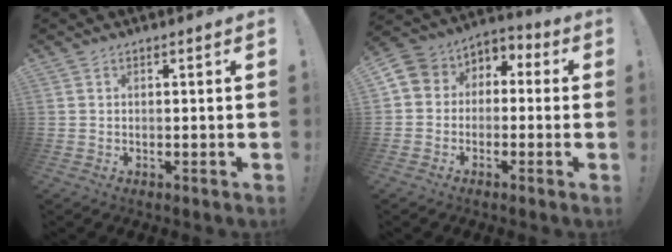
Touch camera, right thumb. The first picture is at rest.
{"total": 6.0, "force": [-2.6, 5.0, 2.0], "torque": [-0.031, 0.017, -0.047]}